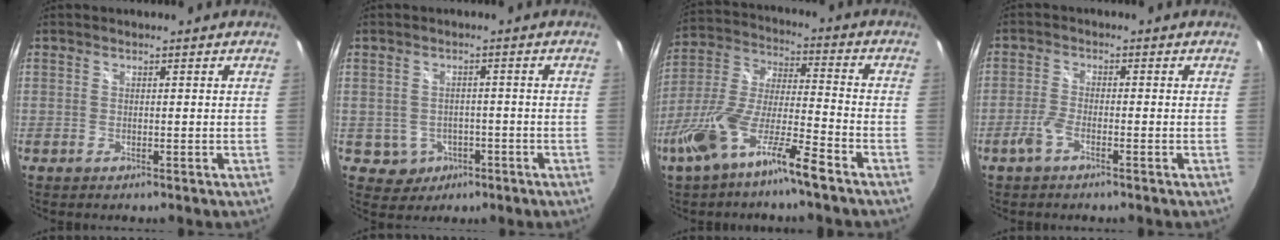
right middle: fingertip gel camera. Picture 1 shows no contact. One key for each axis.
{"total": 4.8, "fx": -1.8, "fy": 4.4, "fz": 1.1, "tx": -0.035, "ty": 0.009, "tz": -0.013}
{"total": 14.1, "fx": -8.9, "fy": 1.8, "fz": 10.8, "tx": -0.224, "ty": -0.015, "tz": -0.169}
{"total": 3.3, "fx": -2.1, "fy": 1.0, "fz": 2.4, "tx": -0.065, "ty": 0.000, "tz": -0.043}